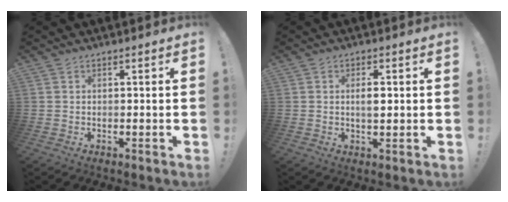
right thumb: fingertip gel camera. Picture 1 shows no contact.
{"total": 3.6, "force": [0.3, 1.5, 3.2], "torque": [-0.052, 0.002, 0.001]}